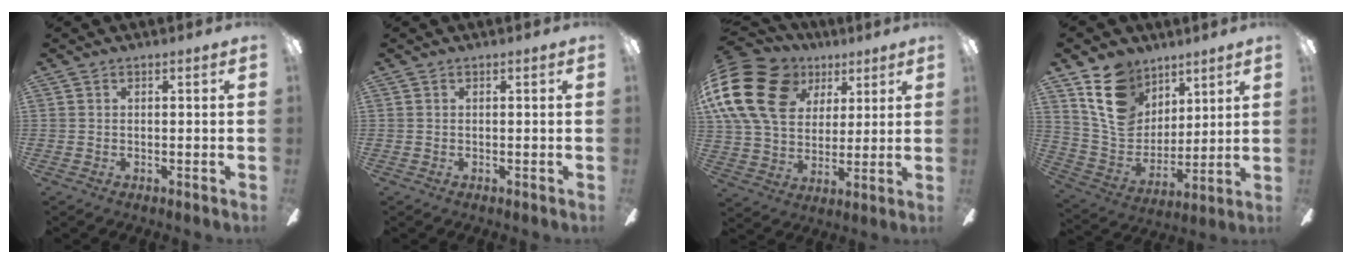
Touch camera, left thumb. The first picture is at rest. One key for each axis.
{"total": 0.0}
{"total": 22.1, "fx": 8.3, "fy": 16.2, "fz": 12.5, "tx": -0.262, "ty": -0.018, "tz": 0.150}
{"total": 16.7, "fx": 9.8, "fy": 12.2, "fz": 6.0, "tx": -0.115, "ty": -0.049, "tz": 0.196}